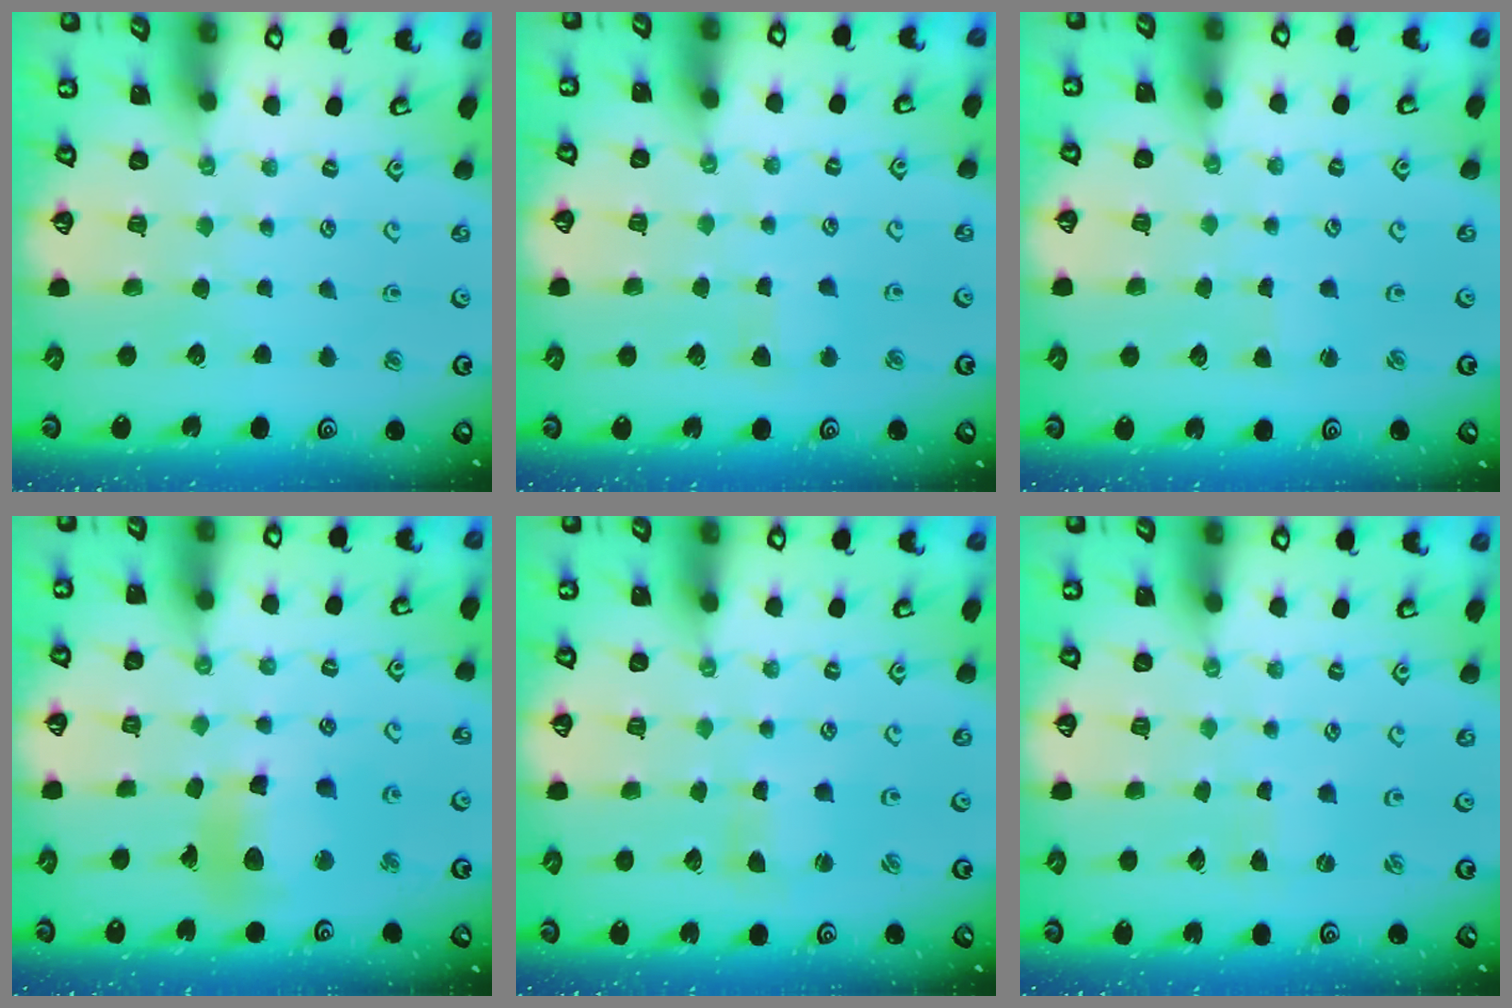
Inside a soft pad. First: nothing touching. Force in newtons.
{"total": 2.6, "press": 2.5, "slide": 0.6}
{"total": 1.5, "press": 1.5, "slide": 0.3}
{"total": 13.1, "press": 13.0, "slide": 1.7}
{"total": 1.7, "press": 1.6, "slide": 0.4}
{"total": 0.7, "press": 0.7, "slide": 0.3}